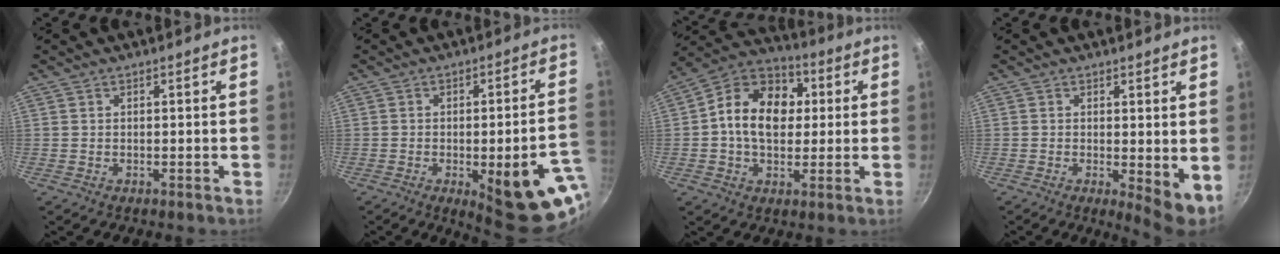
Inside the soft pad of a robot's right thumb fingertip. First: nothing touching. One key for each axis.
{"total": 18.4, "fx": -5.8, "fy": 5.7, "fz": 16.5, "tx": -0.166, "ty": 0.014, "tz": -0.062}
{"total": 15.5, "fx": 1.7, "fy": 11.3, "fz": 10.4, "tx": -0.136, "ty": 0.020, "tz": 0.006}
{"total": 5.5, "fx": 0.2, "fy": 1.9, "fz": 5.1, "tx": -0.071, "ty": -0.013, "tz": 0.005}